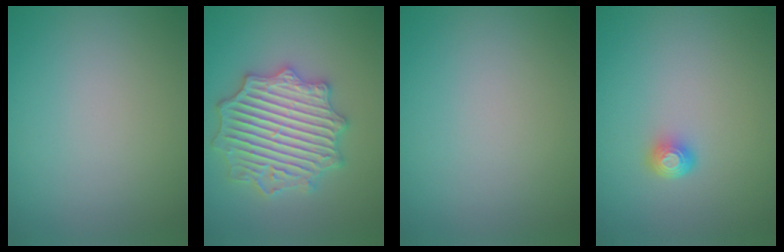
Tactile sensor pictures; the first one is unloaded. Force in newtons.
{"total": 6.7, "press": 6.7, "slide": 1.0}
{"total": 0.0}
{"total": 1.6, "press": 1.2, "slide": 1.2}